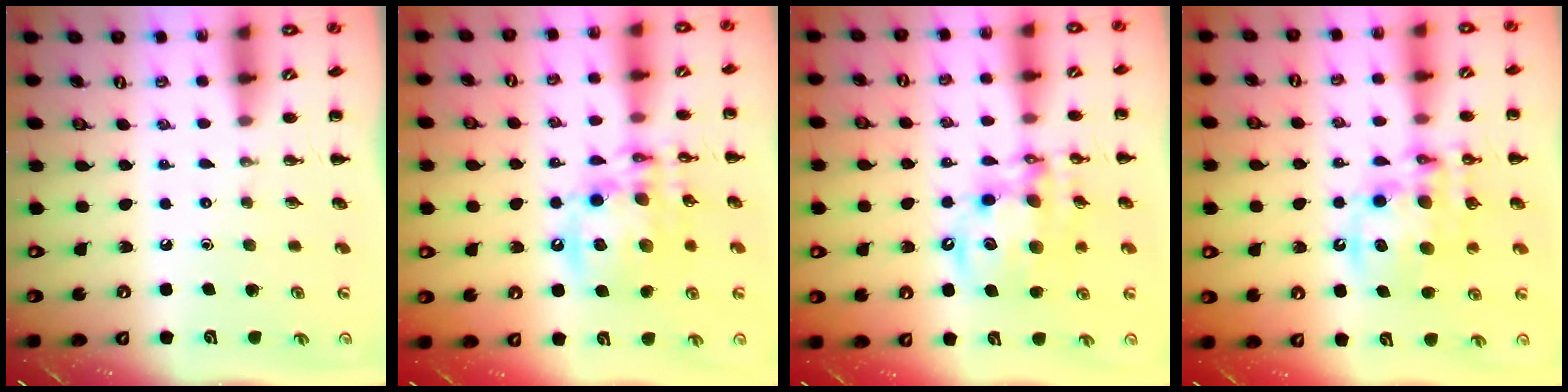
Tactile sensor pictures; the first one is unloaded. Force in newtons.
{"total": 16.3, "press": 15.9, "slide": 3.4}
{"total": 14.2, "press": 13.7, "slide": 3.8}
{"total": 15.2, "press": 14.8, "slide": 3.4}